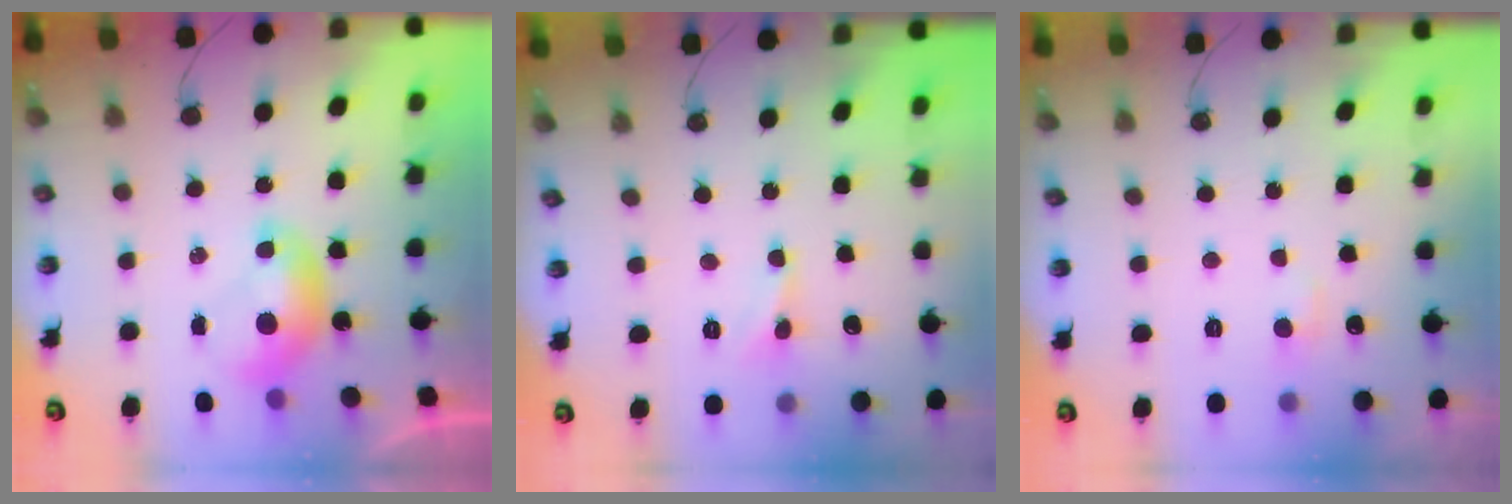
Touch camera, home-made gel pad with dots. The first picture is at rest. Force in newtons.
{"total": 1.6, "press": 1.5, "slide": 0.4}
{"total": 1.3, "press": 1.1, "slide": 0.6}